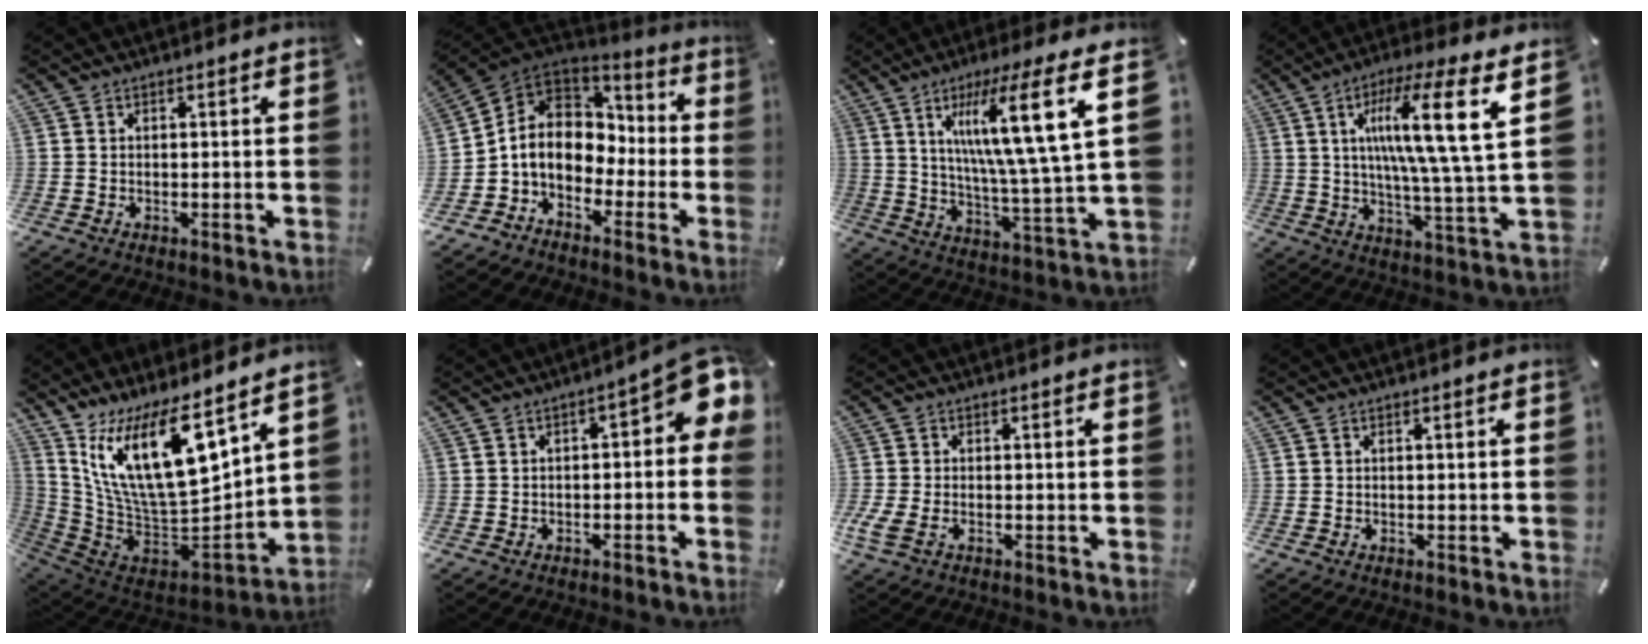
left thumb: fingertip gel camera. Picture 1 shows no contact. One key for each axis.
{"total": 10.1, "fx": -2.0, "fy": 8.8, "fz": 4.6, "tx": -0.111, "ty": 0.006, "tz": -0.035}
{"total": 20.0, "fx": 8.5, "fy": 2.1, "fz": 18.0, "tx": -0.313, "ty": -0.037, "tz": 0.109}
{"total": 18.7, "fx": 6.4, "fy": 1.8, "fz": 17.5, "tx": -0.305, "ty": -0.021, "tz": 0.078}
{"total": 20.8, "fx": 10.2, "fy": 8.6, "fz": 15.9, "tx": -0.308, "ty": -0.090, "tz": 0.177}
{"total": 7.2, "fx": 1.3, "fy": 3.1, "fz": 6.4, "tx": -0.080, "ty": -0.019, "tz": 0.017}
{"total": 3.3, "fx": -1.2, "fy": 1.9, "fz": 2.5, "tx": -0.067, "ty": -0.008, "tz": -0.025}
{"total": 0.0}